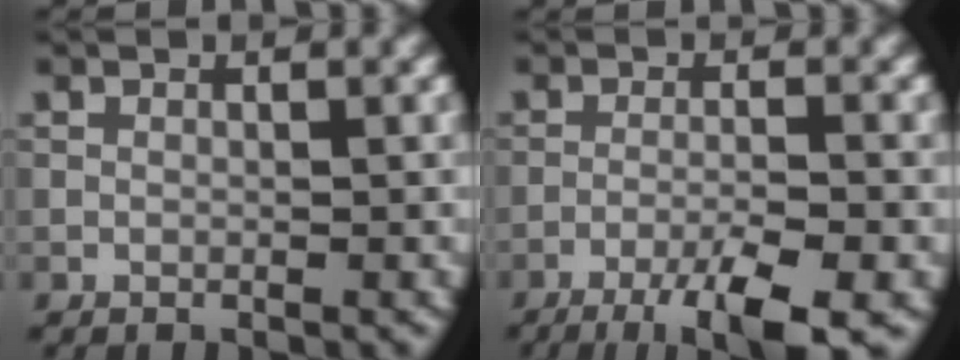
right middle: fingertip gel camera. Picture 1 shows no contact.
{"total": 7.4, "force": [-4.6, 1.3, 5.5], "torque": [-0.085, -0.008, -0.078]}